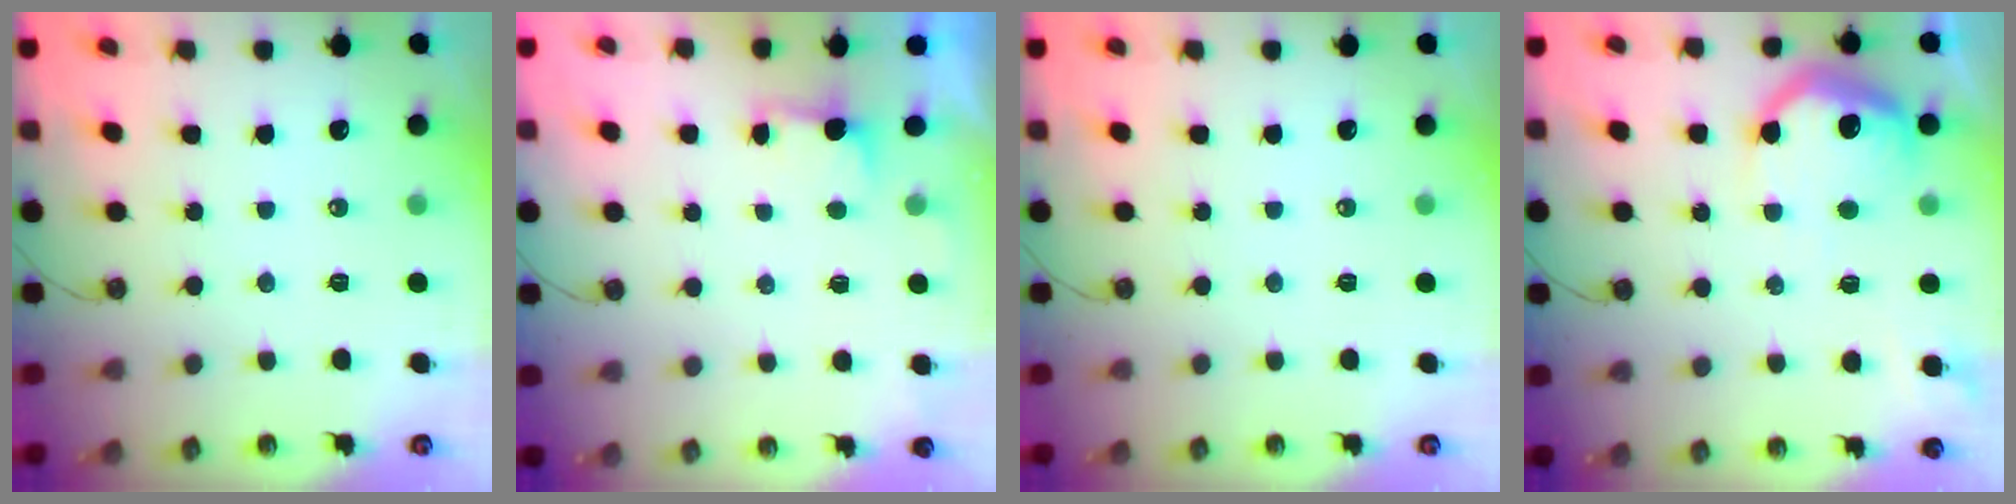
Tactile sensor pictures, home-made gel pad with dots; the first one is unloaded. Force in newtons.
{"total": 1.2, "press": 0.9, "slide": 0.8}
{"total": 0.0}
{"total": 13.9, "press": 13.9, "slide": 0.8}